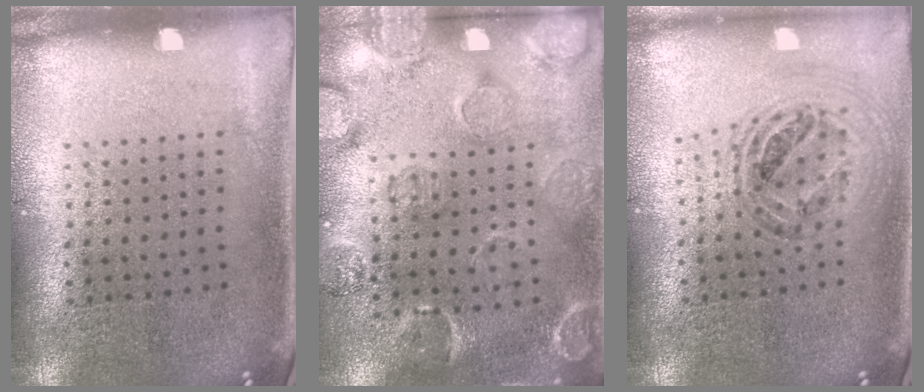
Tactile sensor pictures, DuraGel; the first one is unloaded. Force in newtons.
{"total": 2.7, "press": 1.9, "slide": 1.9}
{"total": 1.0, "press": 1.0, "slide": 0.1}